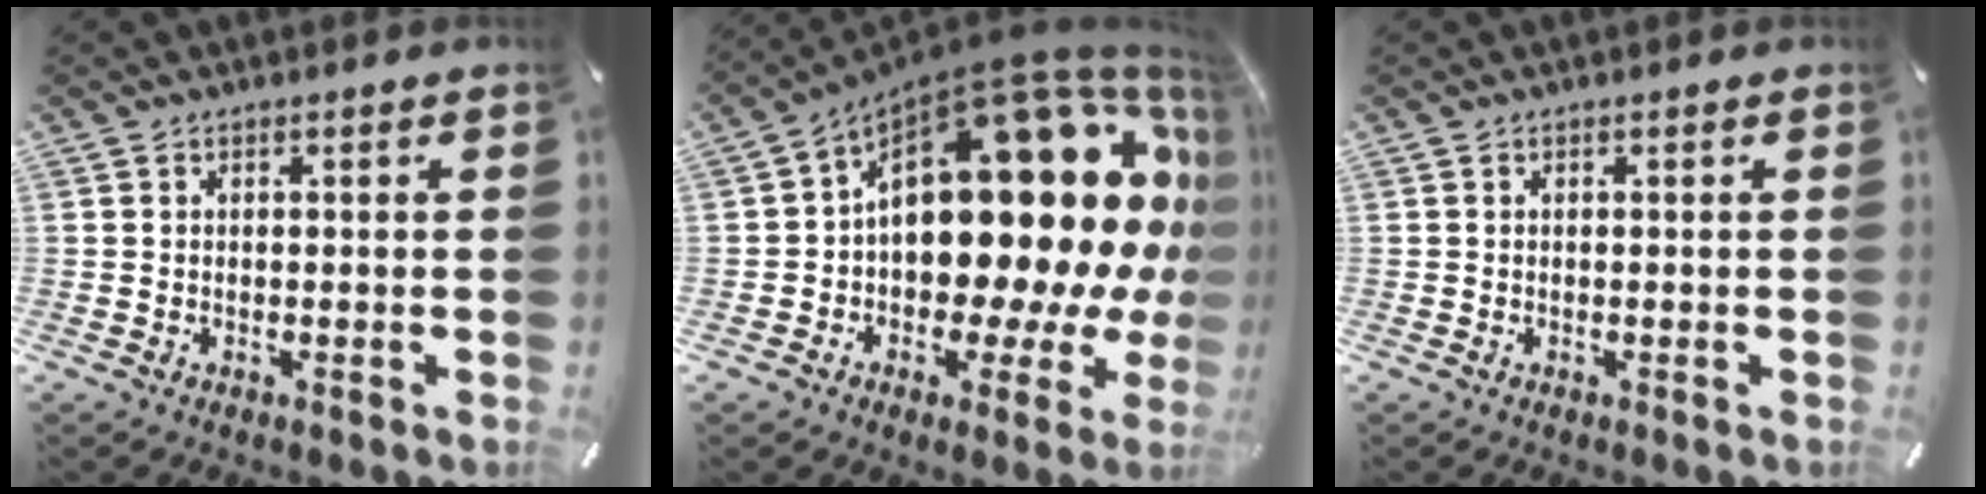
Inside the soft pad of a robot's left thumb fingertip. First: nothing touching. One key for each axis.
{"total": 28.3, "fx": 6.5, "fy": 15.3, "fz": 22.9, "tx": -0.345, "ty": -0.077, "tz": 0.129}
{"total": 0.0}